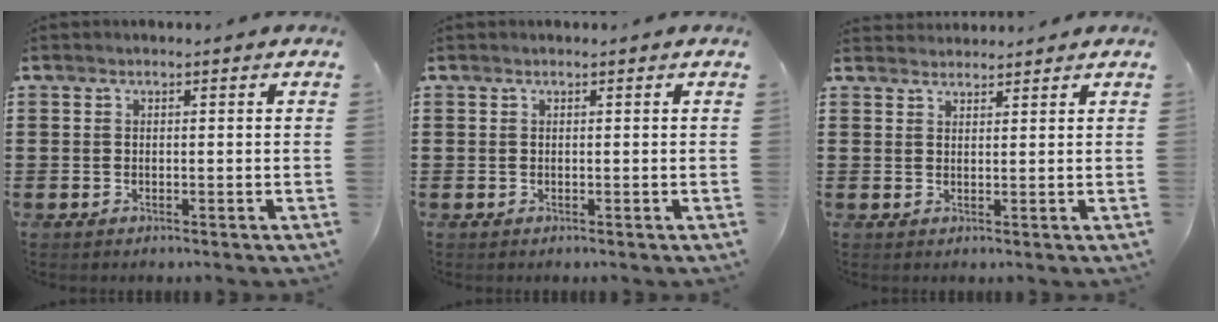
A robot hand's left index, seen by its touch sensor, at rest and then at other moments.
{"total": 0.0}
{"total": 1.8, "force": [1.8, 0.3, -0.2], "torque": [-0.001, 0.001, 0.035]}